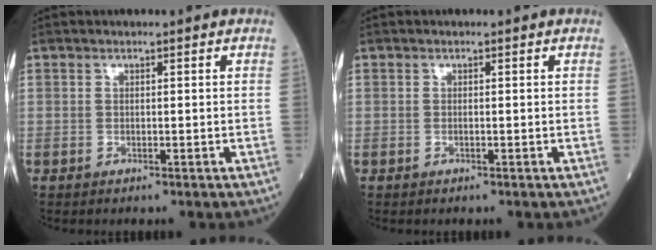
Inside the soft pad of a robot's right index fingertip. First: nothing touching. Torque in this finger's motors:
{"motor_torque": [0.05, 0.00, 0.03, 0.01]}